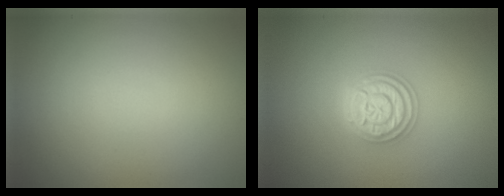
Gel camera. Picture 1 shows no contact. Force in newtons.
{"total": 3.5, "press": 3.4, "slide": 0.6}